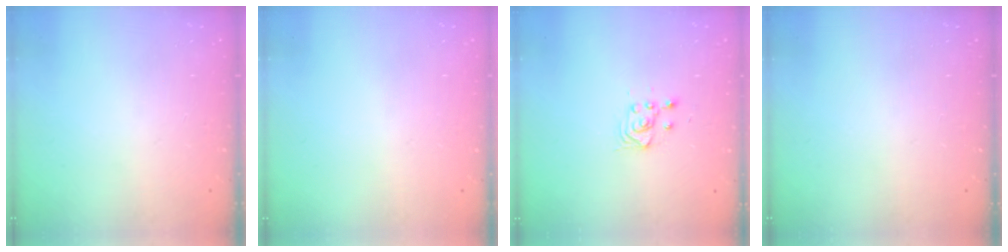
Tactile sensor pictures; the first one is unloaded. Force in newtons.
{"total": 0.0}
{"total": 3.3, "press": 3.1, "slide": 1.1}
{"total": 0.0}